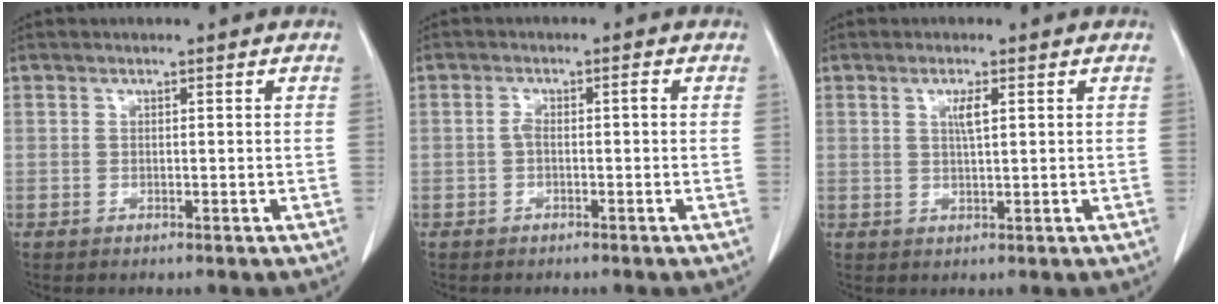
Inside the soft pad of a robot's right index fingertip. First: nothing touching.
{"total": 1.8, "force": [-0.2, 0.6, 1.7], "torque": [-0.030, 0.008, -0.002]}
{"total": 2.3, "force": [0.8, 0.2, 2.1], "torque": [-0.042, -0.001, 0.016]}